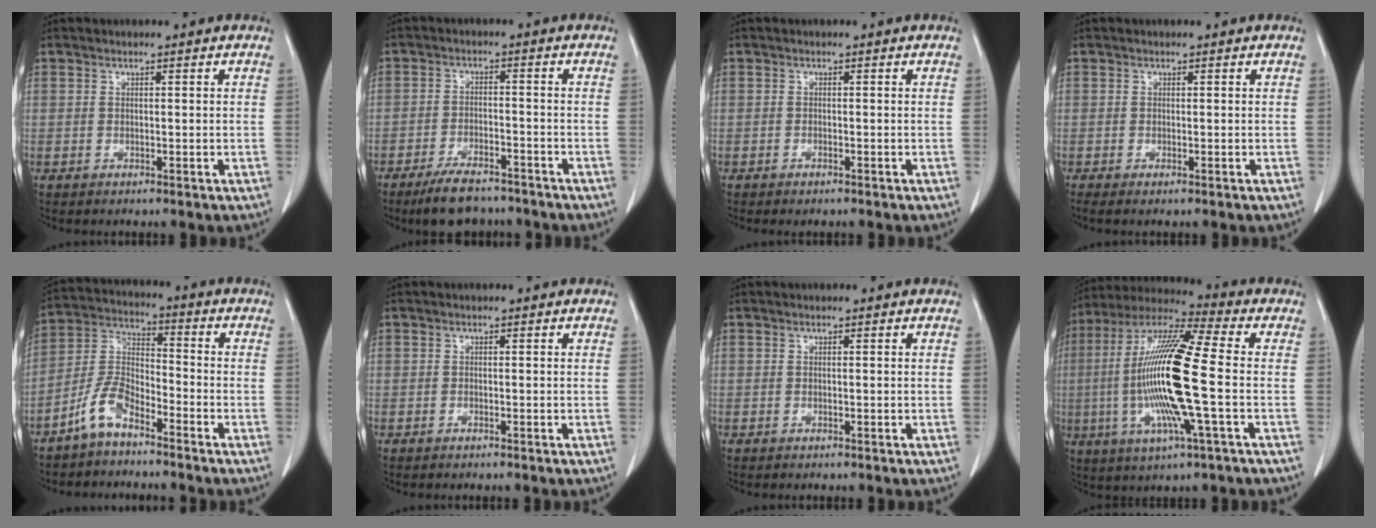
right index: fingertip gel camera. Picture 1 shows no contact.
{"total": 7.9, "force": [-6.5, 2.5, 3.8], "torque": [-0.067, -0.010, -0.106]}
{"total": 0.6, "force": [-0.5, 0.2, 0.4], "torque": [-0.010, -0.002, -0.004]}
{"total": 0.8, "force": [-0.6, 0.0, 0.5], "torque": [-0.010, -0.002, -0.010]}
{"total": 7.3, "force": [-5.3, 2.7, 4.3], "torque": [-0.103, 0.006, -0.111]}
{"total": 0.0}
{"total": 0.0}
{"total": 18.6, "force": [-2.2, 1.1, 18.4], "torque": [-0.377, -0.005, -0.051]}